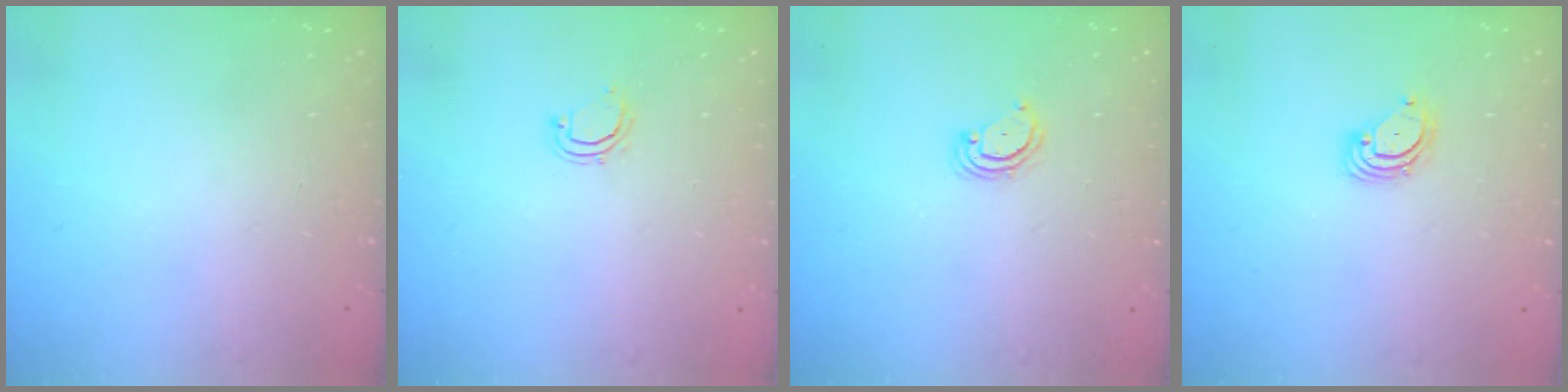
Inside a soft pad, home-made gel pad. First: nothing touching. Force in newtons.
{"total": 4.7, "press": 4.6, "slide": 0.9}
{"total": 3.5, "press": 3.4, "slide": 0.4}
{"total": 3.6, "press": 3.6, "slide": 0.3}